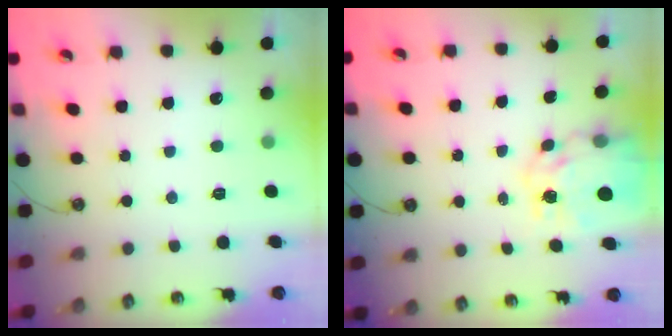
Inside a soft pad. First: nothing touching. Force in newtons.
{"total": 10.2, "press": 10.1, "slide": 0.9}